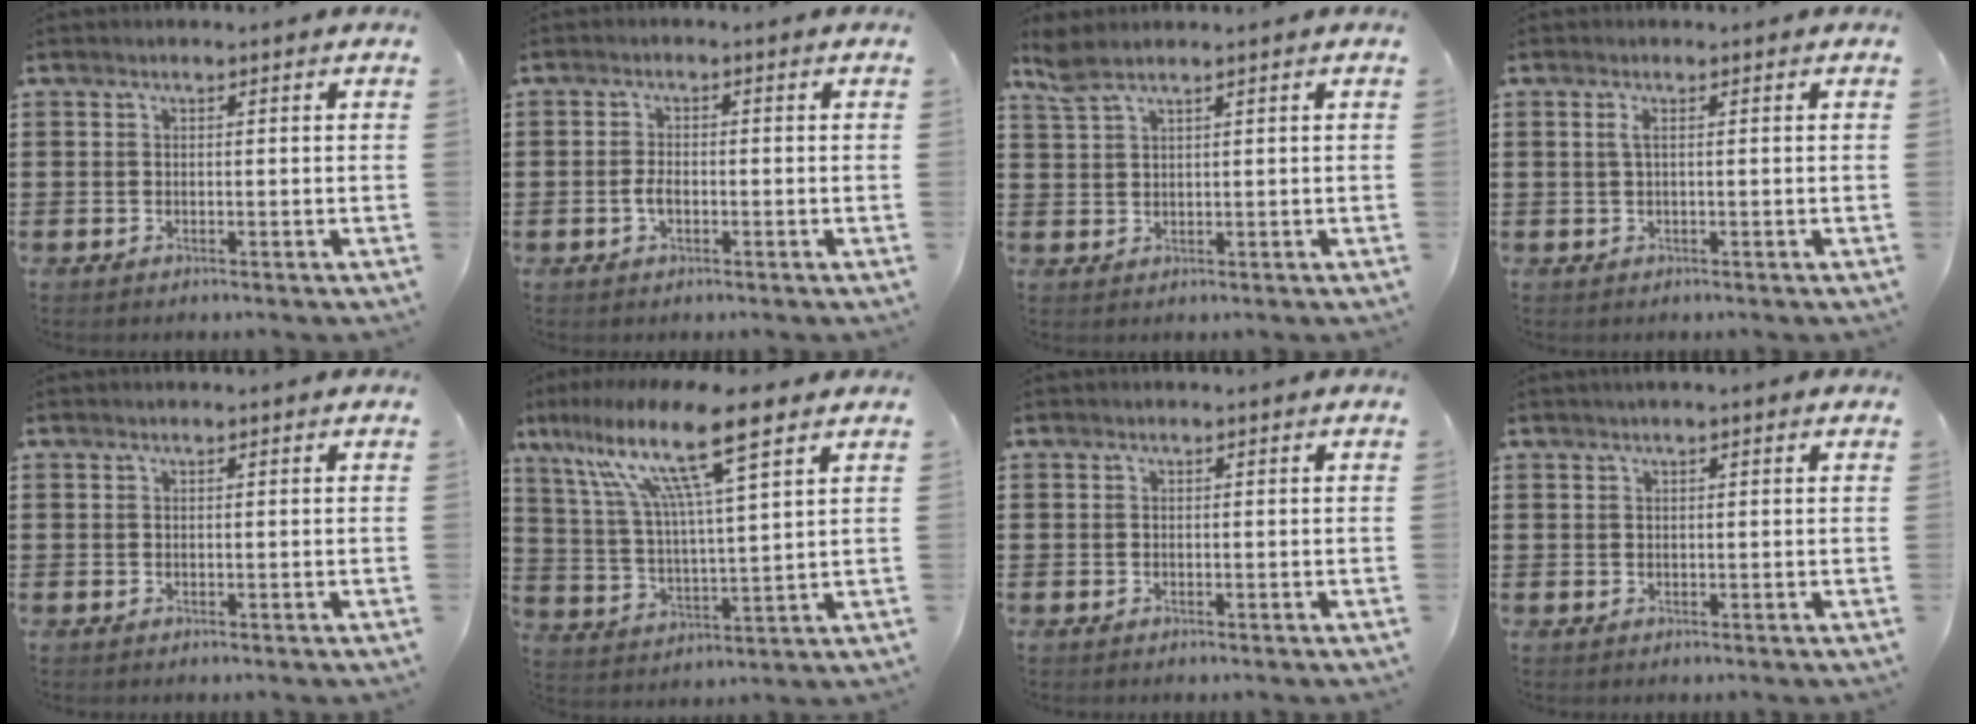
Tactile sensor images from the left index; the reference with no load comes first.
{"total": 2.3, "force": [-0.7, 1.1, 1.9], "torque": [-0.052, -0.003, -0.019]}
{"total": 2.5, "force": [1.7, 0.5, 1.8], "torque": [-0.039, 0.001, 0.030]}
{"total": 1.2, "force": [0.1, 0.1, 1.2], "torque": [-0.024, -0.001, 0.001]}
{"total": 0.0}
{"total": 13.0, "force": [8.4, 1.2, 9.9], "torque": [-0.207, -0.034, 0.133]}
{"total": 0.0}
{"total": 0.9, "force": [0.5, 0.0, 0.7], "torque": [-0.014, 0.002, 0.009]}